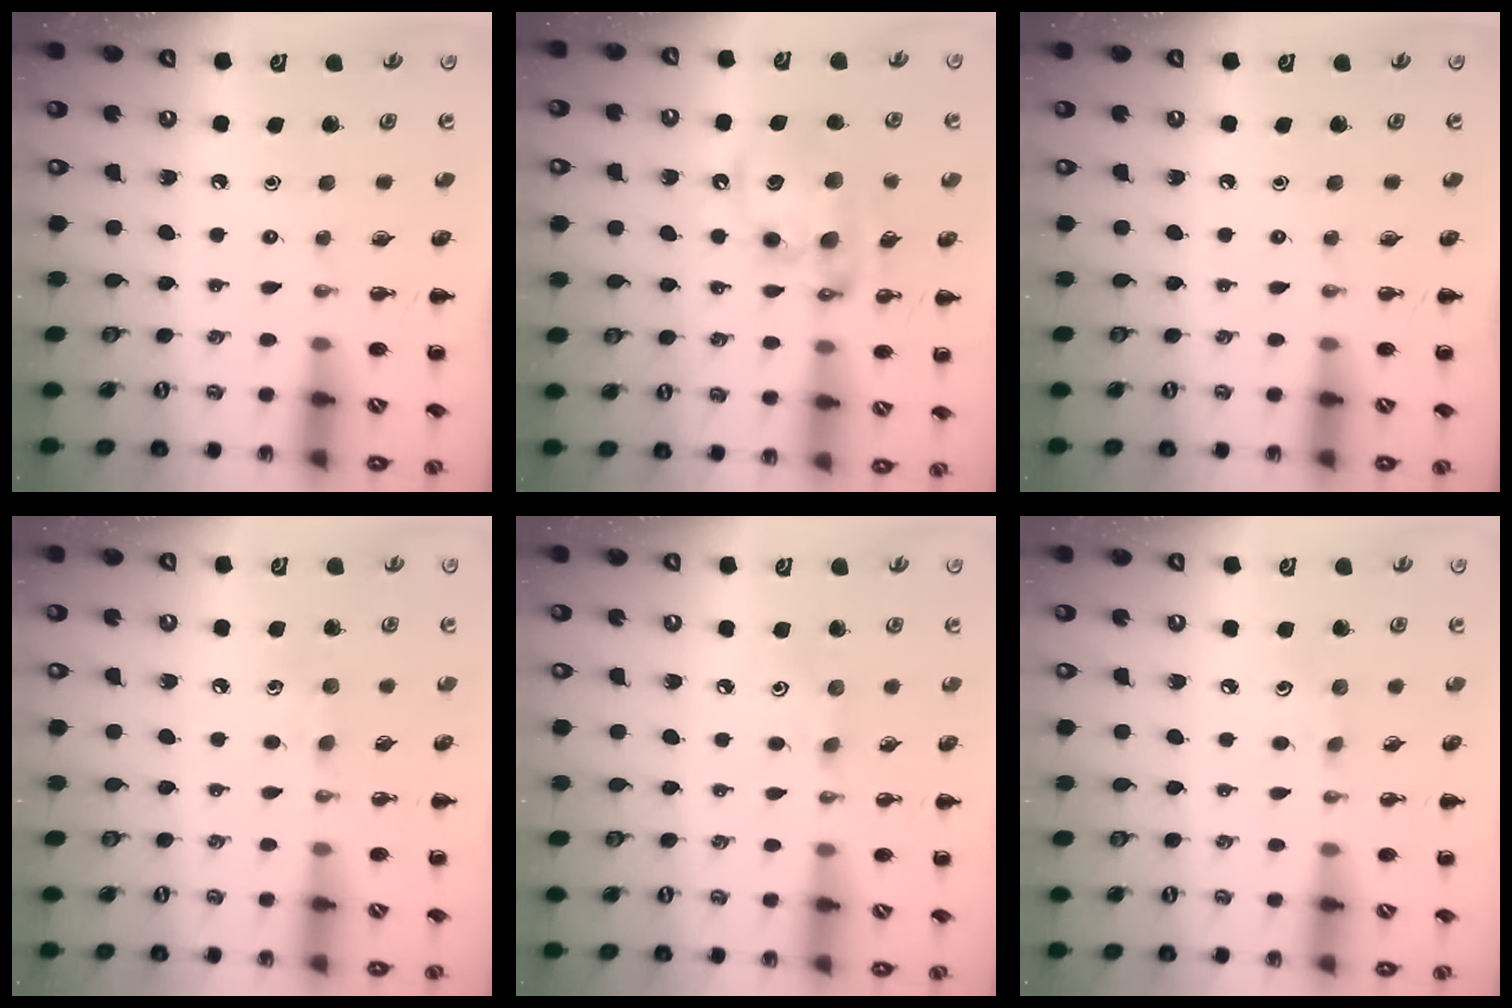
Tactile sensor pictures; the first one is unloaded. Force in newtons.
{"total": 12.6, "press": 12.2, "slide": 3.1}
{"total": 0.0}
{"total": 5.7, "press": 5.5, "slide": 1.5}
{"total": 3.5, "press": 3.4, "slide": 0.9}
{"total": 5.4, "press": 5.2, "slide": 1.3}